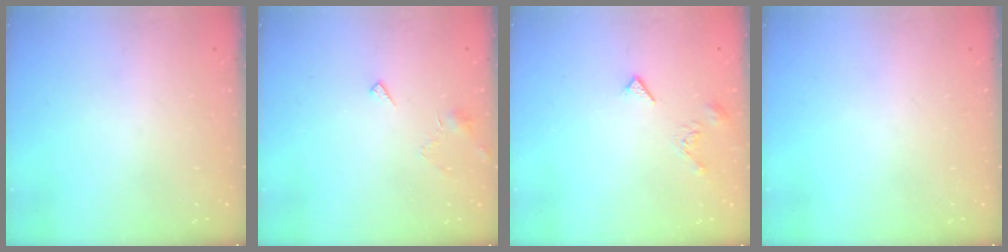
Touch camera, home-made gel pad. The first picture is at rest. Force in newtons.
{"total": 5.6, "press": 5.6, "slide": 0.3}
{"total": 3.0, "press": 2.9, "slide": 0.4}
{"total": 0.0}